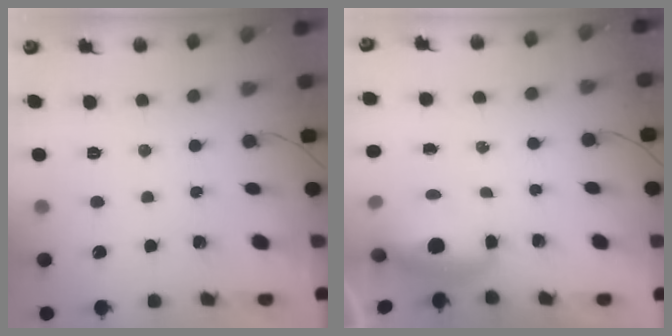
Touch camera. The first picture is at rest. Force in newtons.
{"total": 5.3, "press": 5.3, "slide": 0.6}